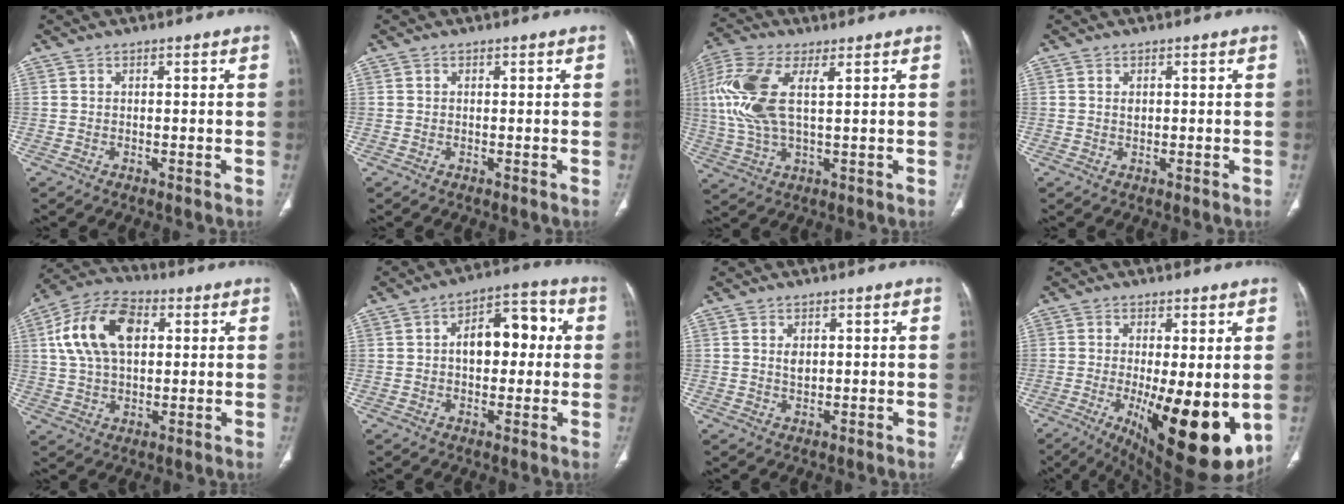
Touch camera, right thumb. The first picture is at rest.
{"total": 0.0}
{"total": 13.1, "force": [3.5, 5.6, 11.3], "torque": [-0.275, 0.004, 0.068]}
{"total": 1.0, "force": [0.4, 0.6, 0.7], "torque": [-0.008, -0.002, 0.008]}
{"total": 15.2, "force": [3.9, 9.3, 11.4], "torque": [-0.208, 0.015, 0.066]}
{"total": 11.2, "force": [1.3, 6.8, 8.8], "torque": [-0.099, 0.031, 0.014]}
{"total": 2.0, "force": [0.6, 1.2, 1.5], "torque": [-0.022, -0.004, 0.013]}
{"total": 19.1, "force": [-4.0, 6.8, 17.4], "torque": [-0.218, -0.033, -0.034]}